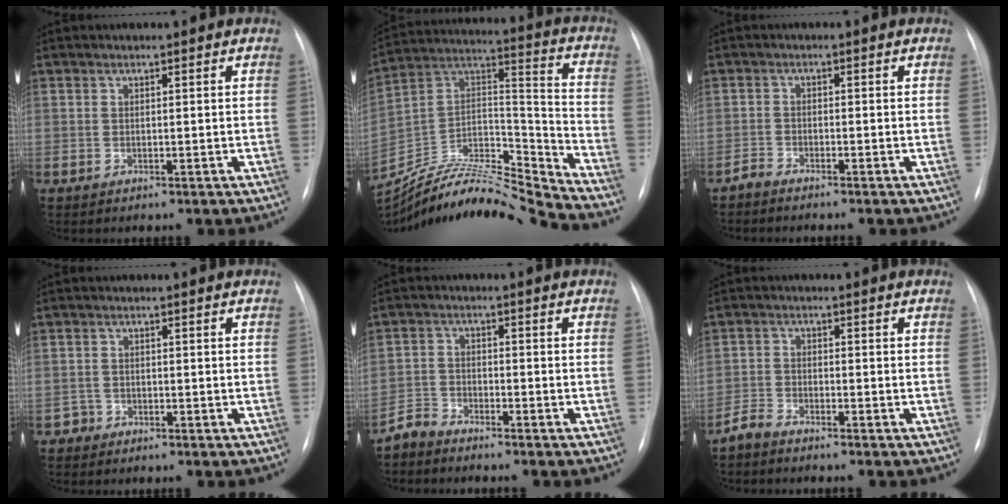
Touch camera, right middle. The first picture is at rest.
{"total": 20.9, "force": [-20.3, -0.4, 5.3], "torque": [-0.104, 0.041, -0.348]}
{"total": 1.6, "force": [-1.5, 0.0, 0.2], "torque": [-0.005, -0.002, -0.031]}
{"total": 1.4, "force": [-1.0, 0.8, -0.5], "torque": [0.009, 0.006, -0.023]}
{"total": 3.1, "force": [-3.1, 0.6, -0.3], "torque": [0.009, -0.009, -0.063]}
{"total": 2.5, "force": [-2.4, 0.3, 0.3], "torque": [-0.008, -0.006, -0.051]}